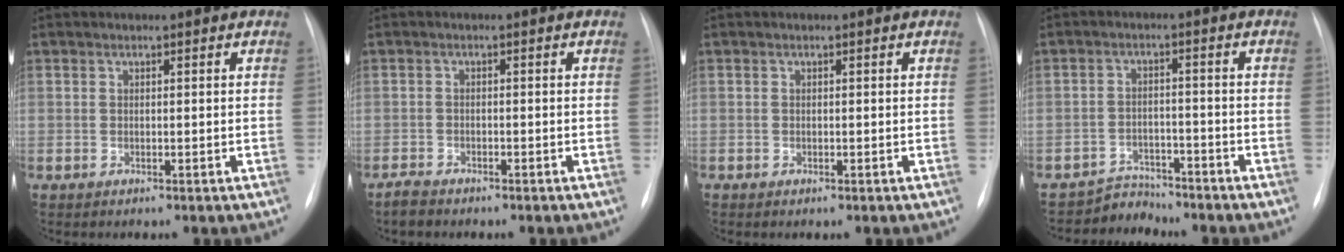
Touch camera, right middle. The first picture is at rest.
{"total": 1.7, "force": [-1.6, 0.5, 0.4], "torque": [-0.015, -0.002, -0.029]}
{"total": 0.0}
{"total": 4.0, "force": [-3.6, 1.0, -1.4], "torque": [0.028, 0.004, -0.061]}